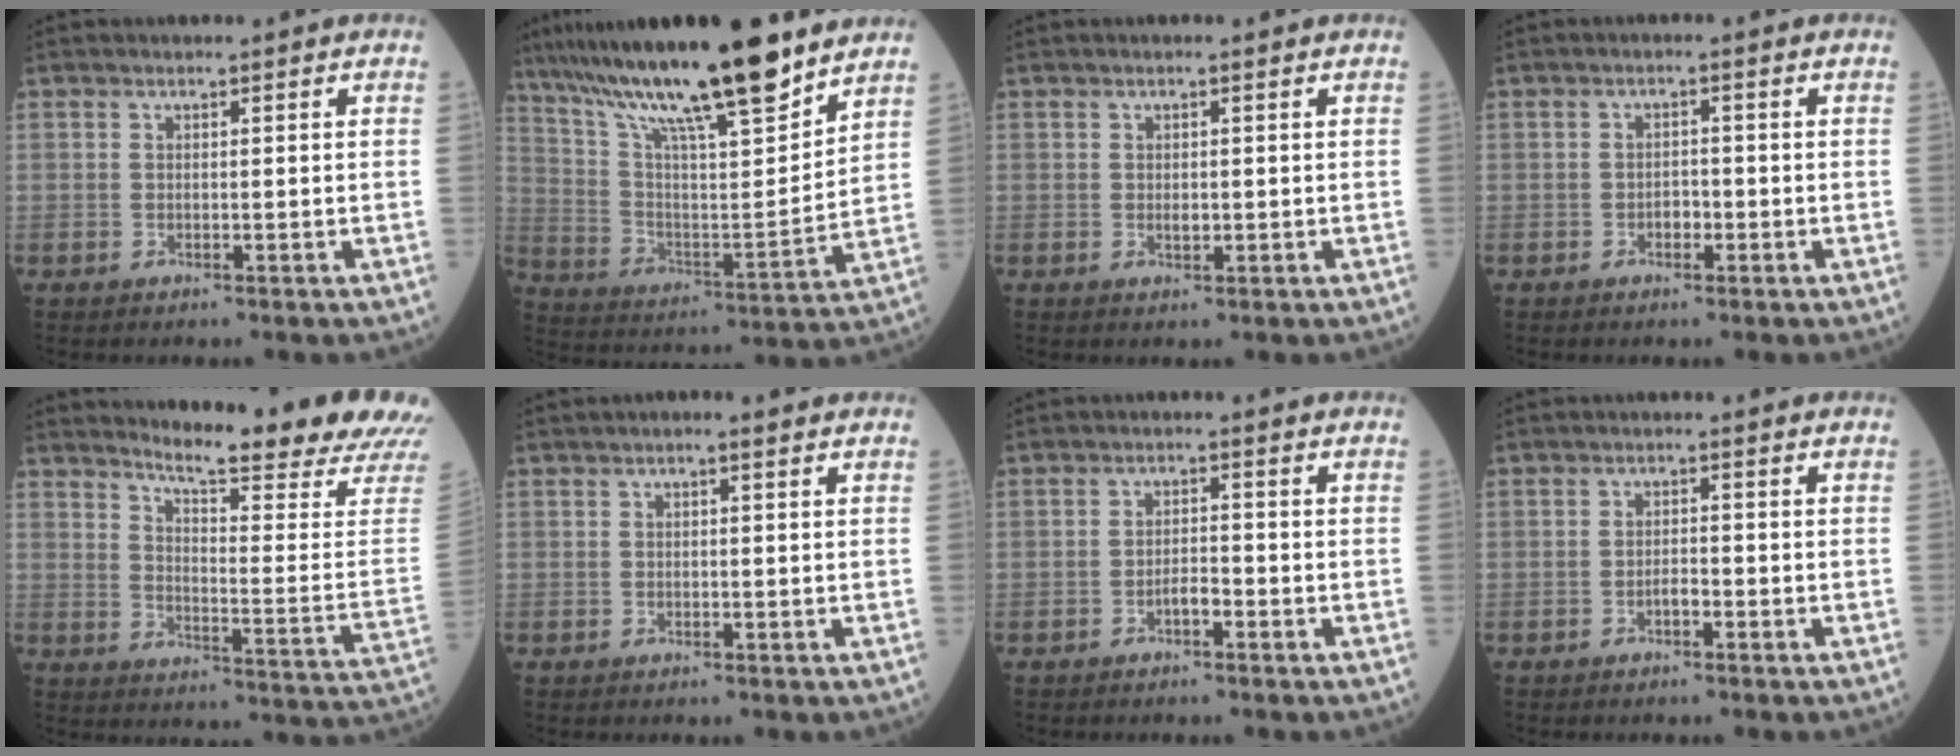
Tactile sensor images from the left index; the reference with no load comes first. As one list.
[{"total": 21.7, "force": [16.7, 2.2, 13.6], "torque": [-0.240, 0.001, 0.291]}, {"total": 1.1, "force": [-0.5, 0.5, 0.8], "torque": [-0.014, -0.006, -0.006]}, {"total": 1.9, "force": [-1.3, 0.9, 1.0], "torque": [-0.013, 0.000, -0.022]}, {"total": 18.7, "force": [17.0, -1.1, 7.7], "torque": [-0.126, -0.112, 0.209]}, {"total": 1.2, "force": [0.3, 0.3, 1.1], "torque": [-0.024, 0.004, 0.000]}, {"total": 2.3, "force": [-1.8, 0.5, 1.4], "torque": [-0.021, -0.001, -0.030]}, {"total": 1.6, "force": [-1.4, 0.3, 0.9], "torque": [-0.014, -0.003, -0.023]}]